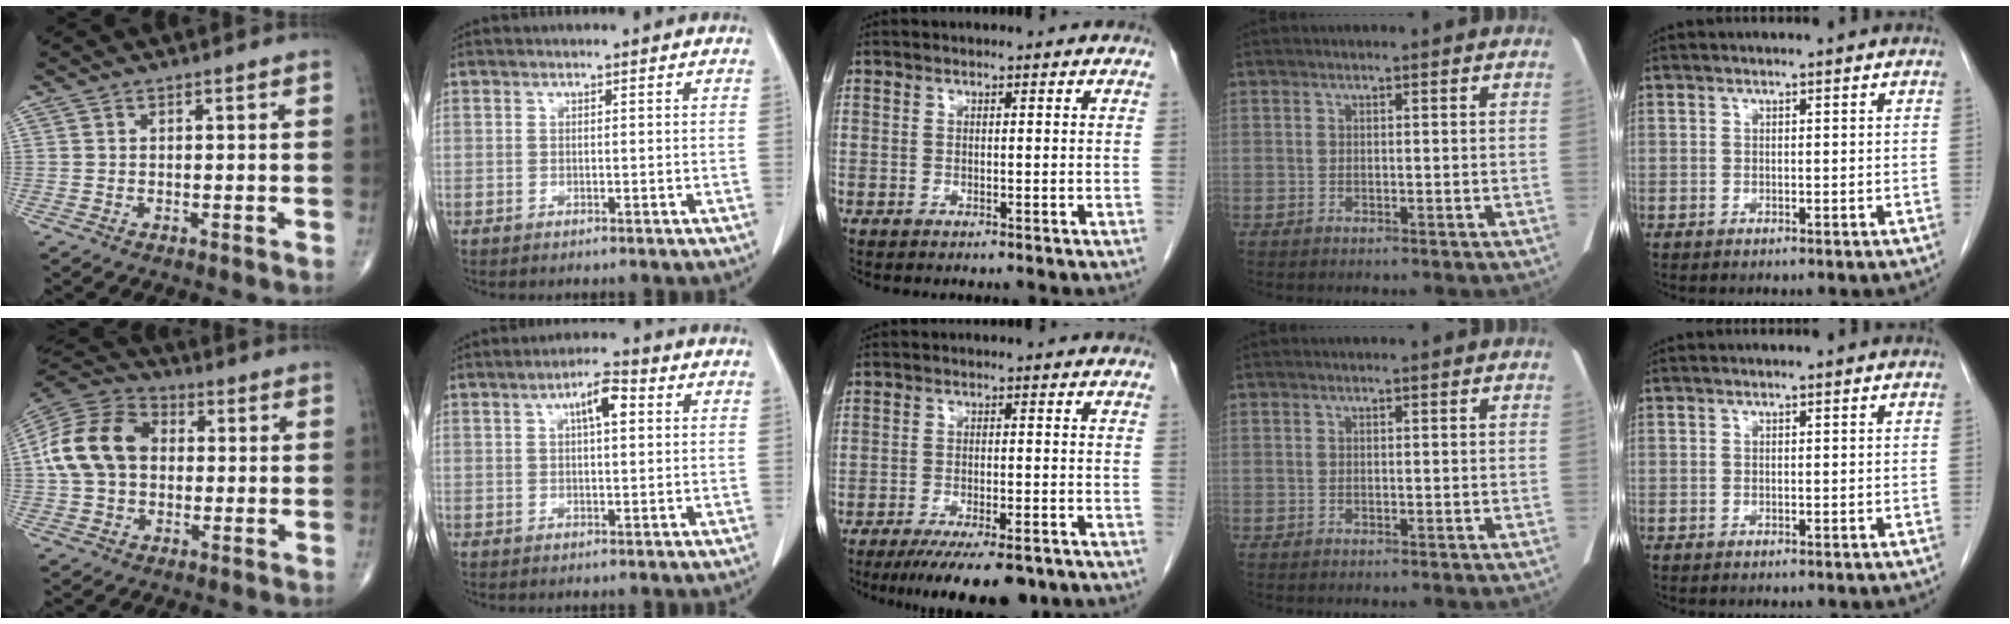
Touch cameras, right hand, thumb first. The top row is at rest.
{"thumb": {"total": 15.0, "force": [1.0, 11.2, 9.9], "torque": [-0.180, 0.033, 0.010]}, "index": {"total": 4.7, "force": [1.5, 1.2, 4.3], "torque": [-0.076, 0.012, 0.024]}, "middle": {"total": 11.6, "force": [-8.9, 2.7, 6.9], "torque": [-0.096, -0.014, -0.130]}}